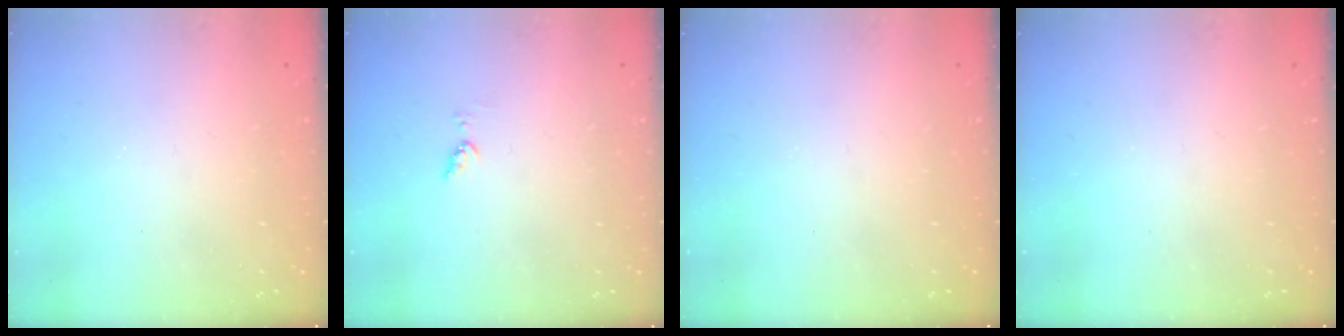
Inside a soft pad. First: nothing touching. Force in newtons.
{"total": 4.3, "press": 4.3, "slide": 0.7}
{"total": 0.0}
{"total": 0.0}